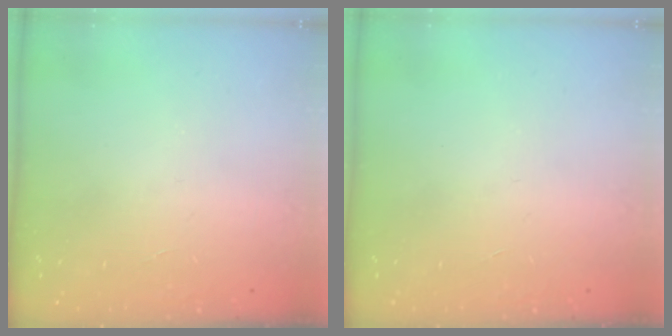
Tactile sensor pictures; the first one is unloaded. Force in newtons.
{"total": 0.0}